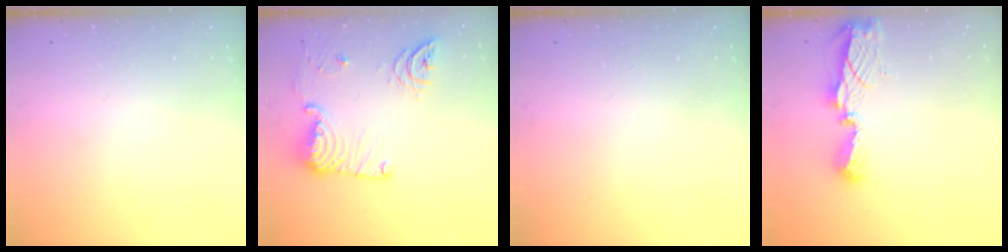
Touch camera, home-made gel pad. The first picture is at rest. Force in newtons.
{"total": 15.7, "press": 15.5, "slide": 2.6}
{"total": 0.0}
{"total": 8.5, "press": 8.5, "slide": 0.3}